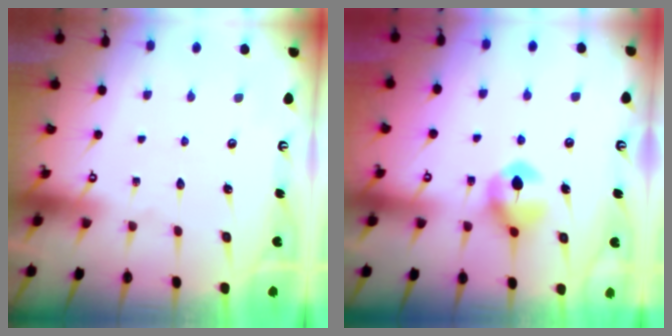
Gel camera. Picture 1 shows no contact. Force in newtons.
{"total": 7.3, "press": 7.3, "slide": 0.4}